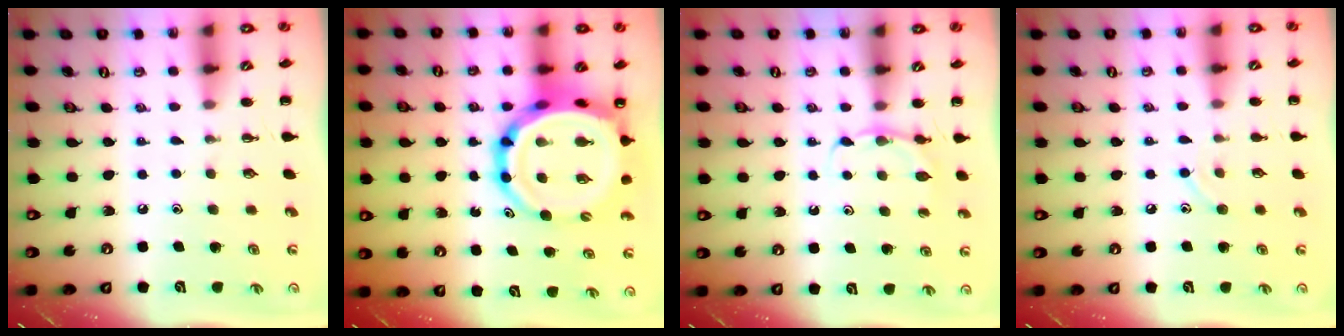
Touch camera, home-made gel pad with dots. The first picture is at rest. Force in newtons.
{"total": 17.7, "press": 17.1, "slide": 4.7}
{"total": 4.5, "press": 4.3, "slide": 1.3}
{"total": 8.1, "press": 7.7, "slide": 2.6}